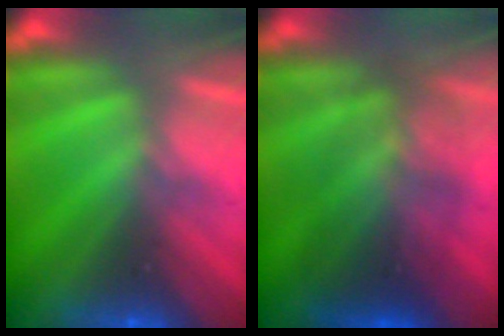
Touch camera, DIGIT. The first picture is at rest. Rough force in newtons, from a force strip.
{"total": 3.6}